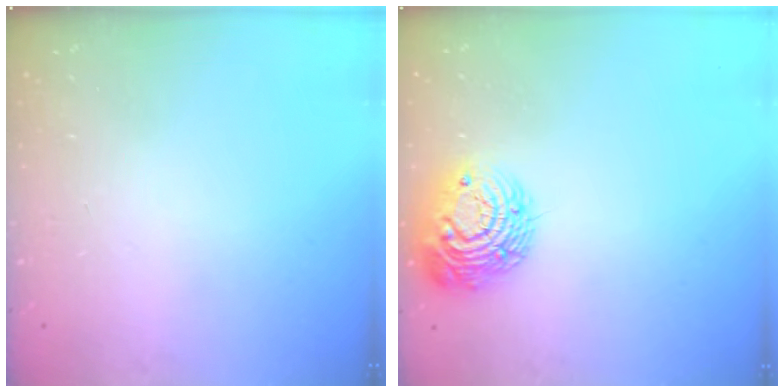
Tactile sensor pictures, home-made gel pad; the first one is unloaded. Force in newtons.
{"total": 12.2, "press": 12.2, "slide": 0.8}